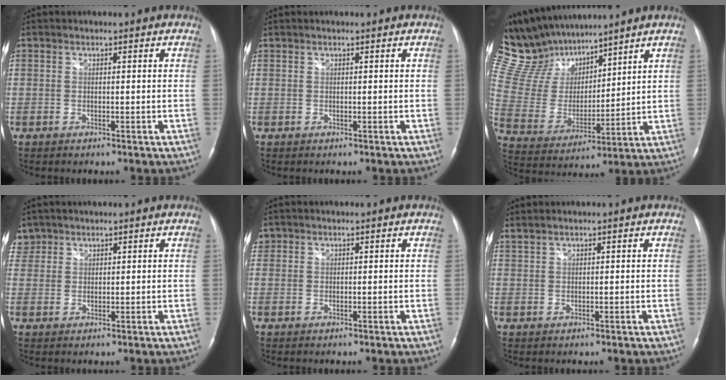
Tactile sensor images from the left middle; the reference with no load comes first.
{"total": 0.0}
{"total": 17.0, "force": [14.9, 5.6, 5.9], "torque": [-0.132, 0.028, 0.295]}
{"total": 3.2, "force": [2.5, 1.9, -0.3], "torque": [0.012, 0.008, 0.049]}
{"total": 1.4, "force": [0.9, 1.1, 0.0], "torque": [0.007, 0.010, 0.015]}
{"total": 1.5, "force": [1.4, -0.2, 0.5], "torque": [-0.021, 0.015, 0.035]}